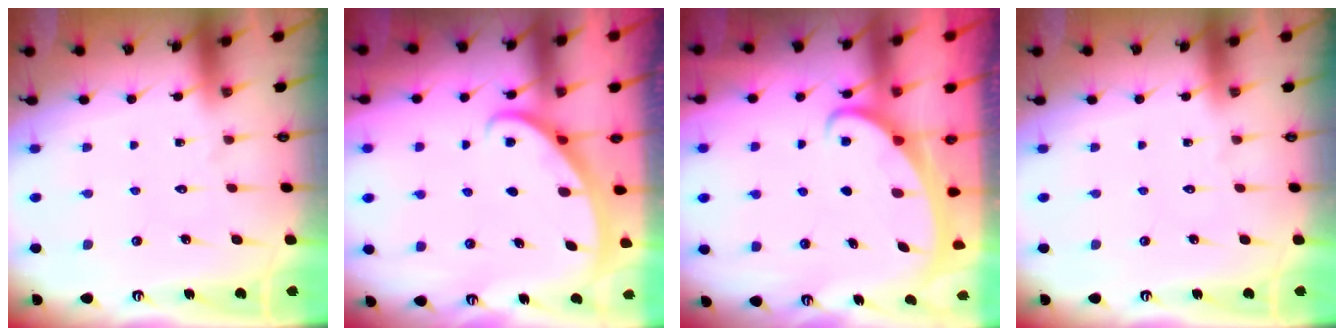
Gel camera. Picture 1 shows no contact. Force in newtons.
{"total": 2.5, "press": 2.5, "slide": 0.2}
{"total": 2.2, "press": 2.1, "slide": 0.3}
{"total": 0.0}